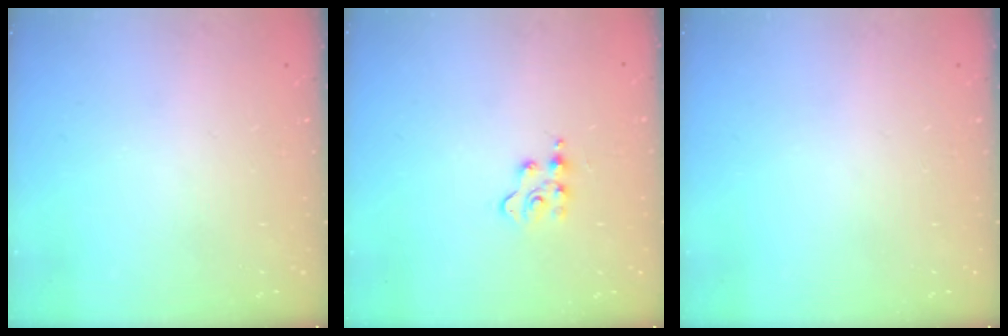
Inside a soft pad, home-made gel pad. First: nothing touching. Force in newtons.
{"total": 4.6, "press": 4.6, "slide": 0.6}
{"total": 0.0}